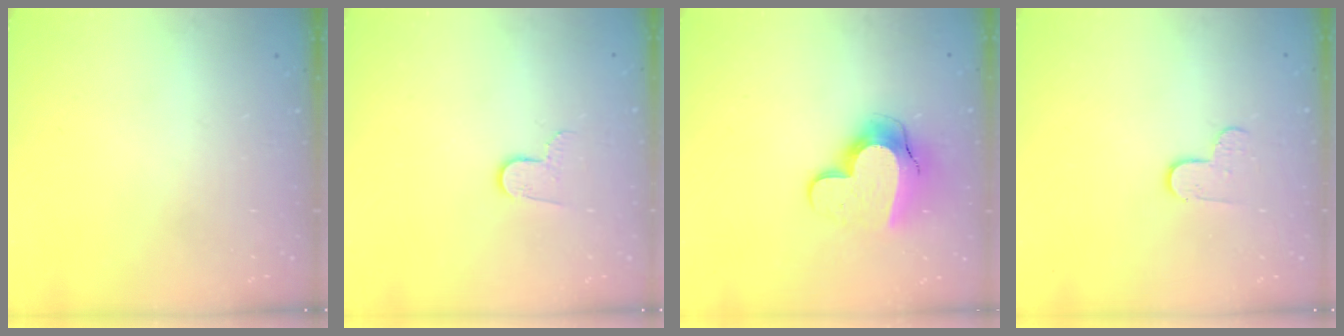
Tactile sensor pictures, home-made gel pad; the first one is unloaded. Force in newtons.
{"total": 5.9, "press": 5.8, "slide": 0.5}
{"total": 13.1, "press": 13.0, "slide": 1.2}
{"total": 3.3, "press": 3.3, "slide": 0.3}